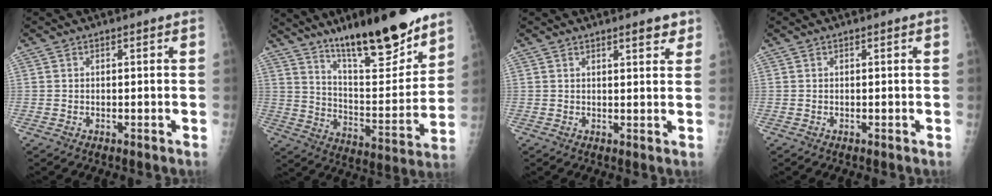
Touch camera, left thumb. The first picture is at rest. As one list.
[{"total": 22.0, "force": [16.2, 4.8, 14.0], "torque": [-0.188, -0.097, 0.267]}, {"total": 3.3, "force": [2.5, 0.9, 2.0], "torque": [-0.013, -0.015, 0.032]}, {"total": 0.0}]